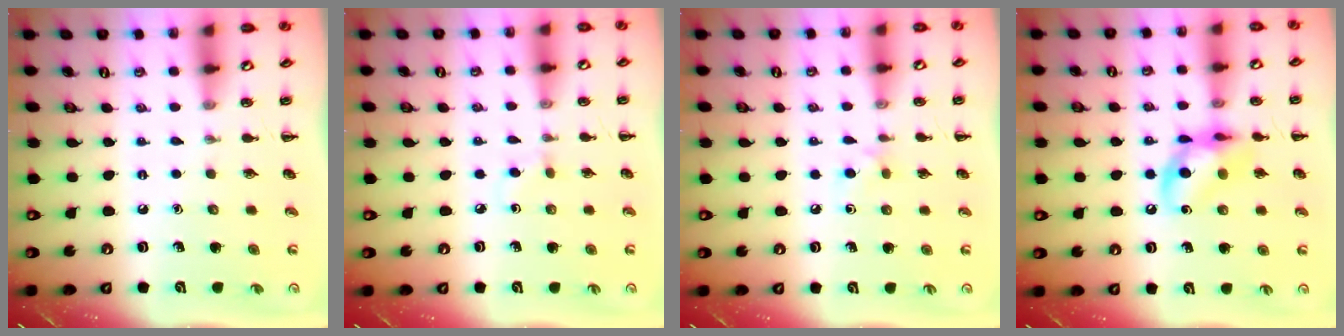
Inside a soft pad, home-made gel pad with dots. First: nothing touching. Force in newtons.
{"total": 2.1, "press": 1.8, "slide": 1.0}
{"total": 5.0, "press": 4.8, "slide": 1.4}
{"total": 13.3, "press": 13.1, "slide": 2.5}